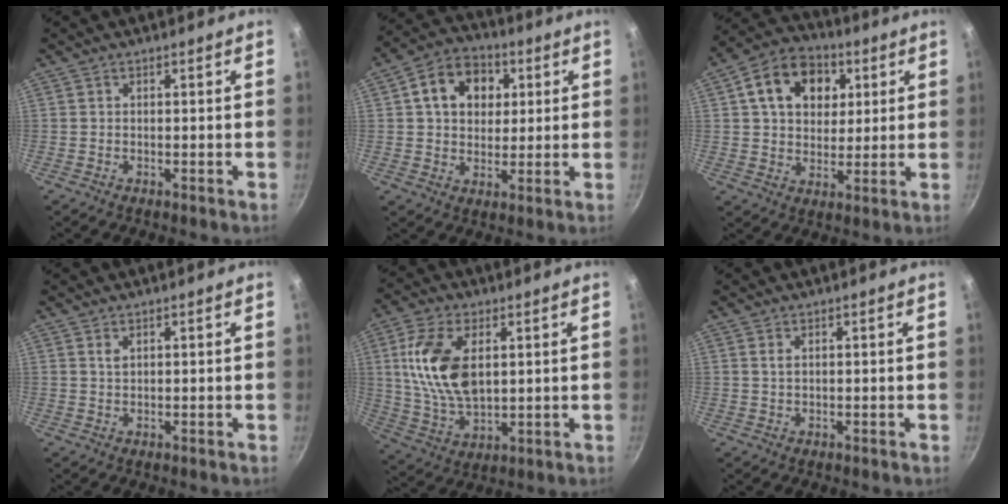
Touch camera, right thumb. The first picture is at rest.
{"total": 12.2, "force": [3.4, 9.4, 7.0], "torque": [-0.087, 0.011, 0.044]}
{"total": 14.5, "force": [4.7, 10.8, 8.5], "torque": [-0.111, 0.008, 0.066]}
{"total": 1.1, "force": [0.6, 0.5, 0.7], "torque": [-0.013, -0.002, 0.013]}
{"total": 14.8, "force": [3.2, 8.3, 11.8], "torque": [-0.217, -0.013, 0.068]}
{"total": 1.1, "force": [0.5, 0.6, 0.9], "torque": [-0.018, 0.001, 0.009]}